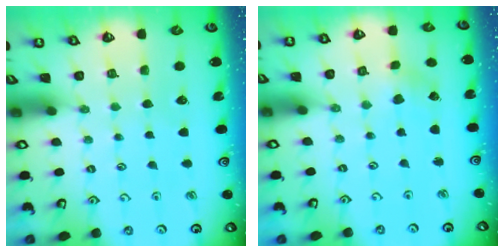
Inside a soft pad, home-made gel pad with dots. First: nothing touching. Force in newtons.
{"total": 0.8, "press": 0.8, "slide": 0.1}